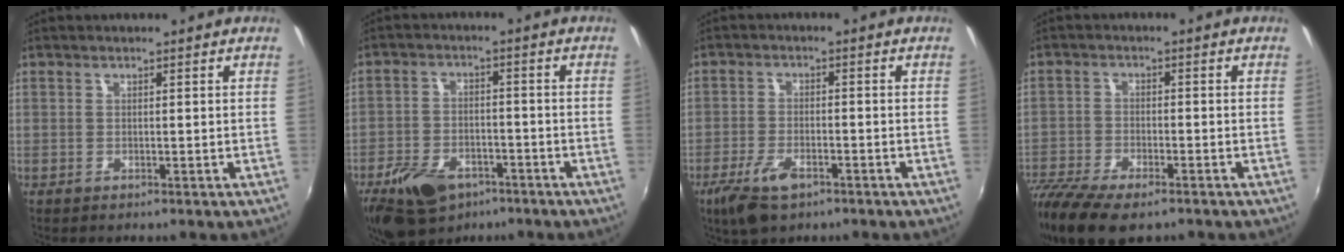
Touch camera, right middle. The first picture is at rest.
{"total": 12.6, "force": [-7.8, 7.3, 6.6], "torque": [-0.161, -0.009, -0.130]}
{"total": 7.5, "force": [-4.7, 3.2, 4.9], "torque": [-0.123, -0.016, -0.086]}
{"total": 15.0, "force": [-11.0, 5.4, 8.6], "torque": [-0.209, -0.054, -0.197]}